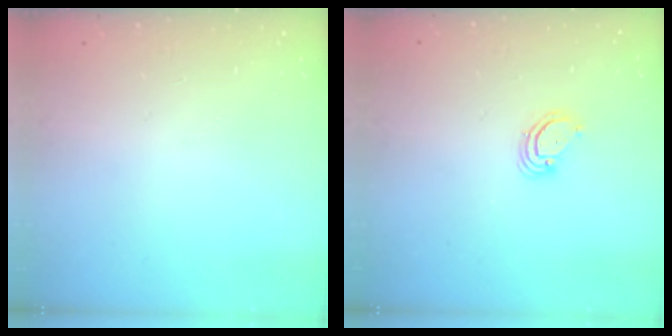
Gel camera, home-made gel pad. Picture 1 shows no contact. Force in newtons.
{"total": 3.8, "press": 3.8, "slide": 0.3}